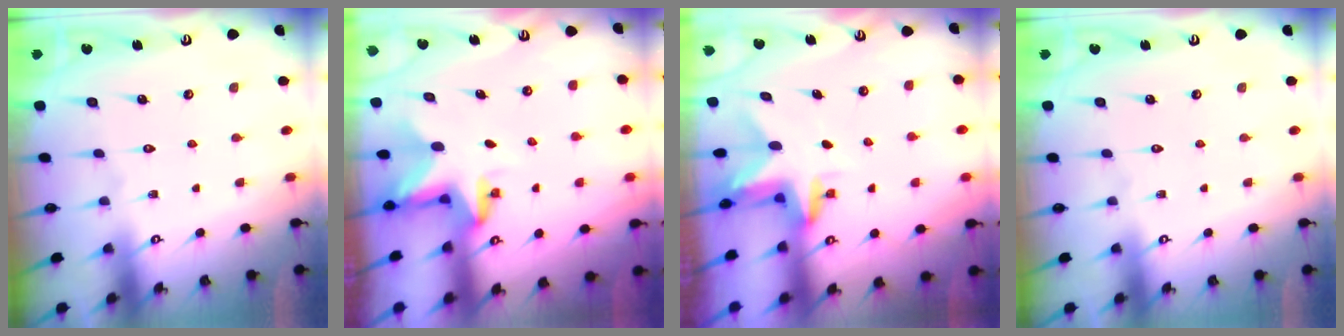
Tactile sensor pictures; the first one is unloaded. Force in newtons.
{"total": 2.9, "press": 2.9, "slide": 0.1}
{"total": 3.2, "press": 3.2, "slide": 0.2}
{"total": 0.0}